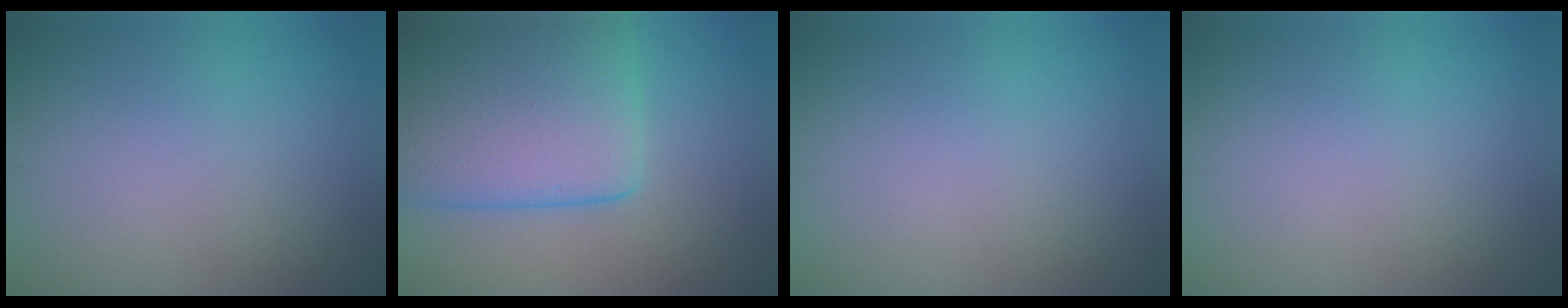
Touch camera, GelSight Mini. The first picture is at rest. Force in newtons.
{"total": 10.4, "press": 10.4, "slide": 0.2}
{"total": 0.0}
{"total": 0.0}